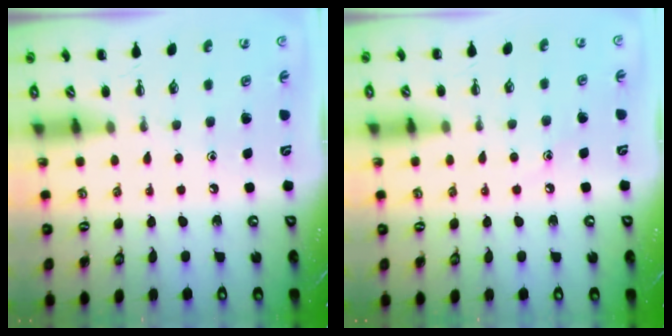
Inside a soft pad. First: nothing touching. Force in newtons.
{"total": 7.0, "press": 6.8, "slide": 1.6}